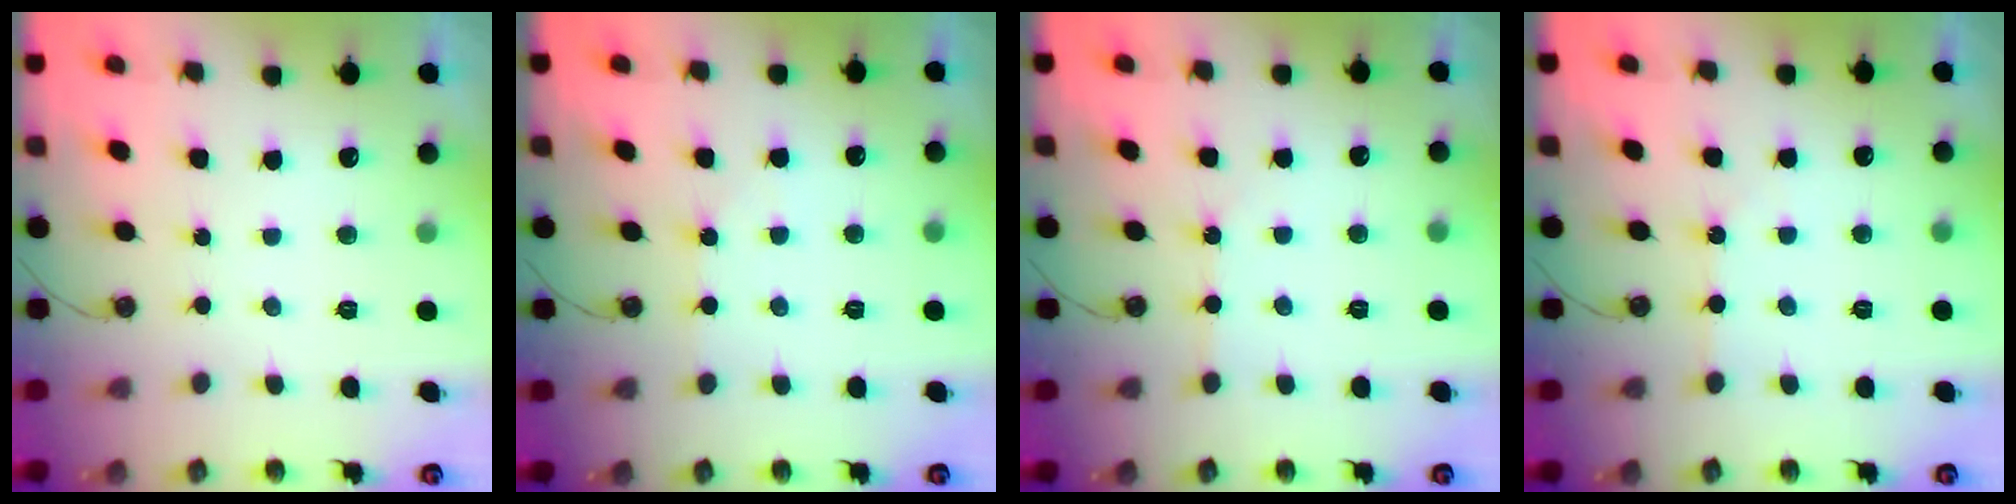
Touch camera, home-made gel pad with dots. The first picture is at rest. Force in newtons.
{"total": 2.1, "press": 2.0, "slide": 0.5}
{"total": 1.4, "press": 1.3, "slide": 0.3}
{"total": 1.8, "press": 1.8, "slide": 0.4}